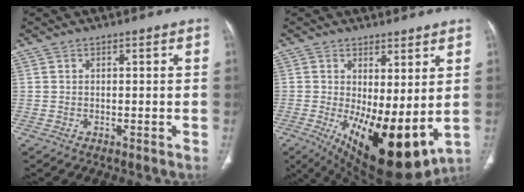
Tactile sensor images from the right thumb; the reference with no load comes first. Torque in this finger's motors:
{"motor_torque": [2.17, 2.84, 0.95, -0.86, 0.52]}